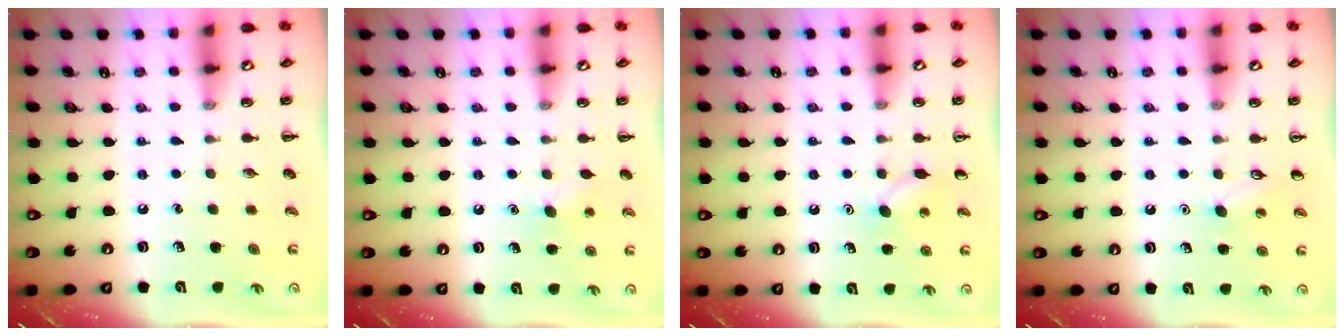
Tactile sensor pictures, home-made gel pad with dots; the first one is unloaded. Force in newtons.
{"total": 5.4, "press": 5.3, "slide": 1.0}
{"total": 6.2, "press": 5.9, "slide": 1.7}
{"total": 5.8, "press": 5.6, "slide": 1.6}